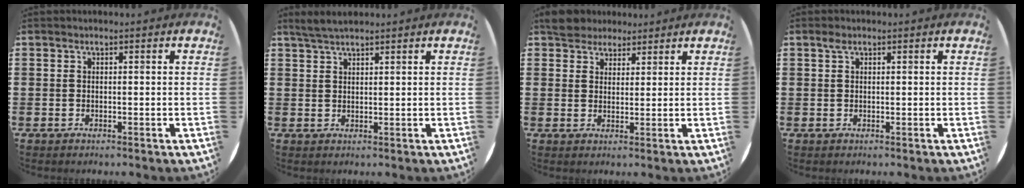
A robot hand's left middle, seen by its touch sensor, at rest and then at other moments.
{"total": 2.8, "force": [2.4, 0.4, 1.3], "torque": [-0.029, 0.004, 0.045]}
{"total": 4.0, "force": [3.7, 1.6, 0.3], "torque": [-0.010, -0.002, 0.071]}
{"total": 0.9, "force": [0.5, 0.5, 0.6], "torque": [-0.006, 0.001, 0.006]}